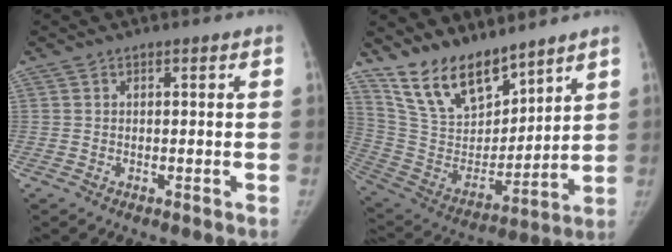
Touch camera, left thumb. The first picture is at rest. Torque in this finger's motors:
{"motor_torque": [1.29, 1.25, 1.45, -1.32, 0.24]}